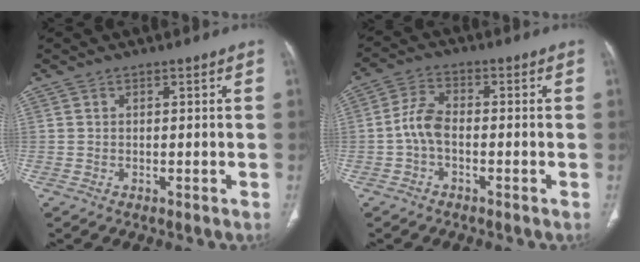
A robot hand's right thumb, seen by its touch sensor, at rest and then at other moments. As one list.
[{"total": 5.2, "force": [-1.2, 2.8, 4.2], "torque": [-0.087, 0.018, -0.032]}]